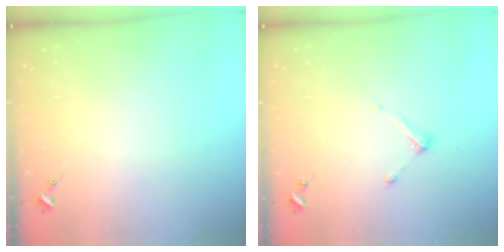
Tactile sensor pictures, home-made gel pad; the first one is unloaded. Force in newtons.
{"total": 4.1, "press": 4.1, "slide": 0.5}